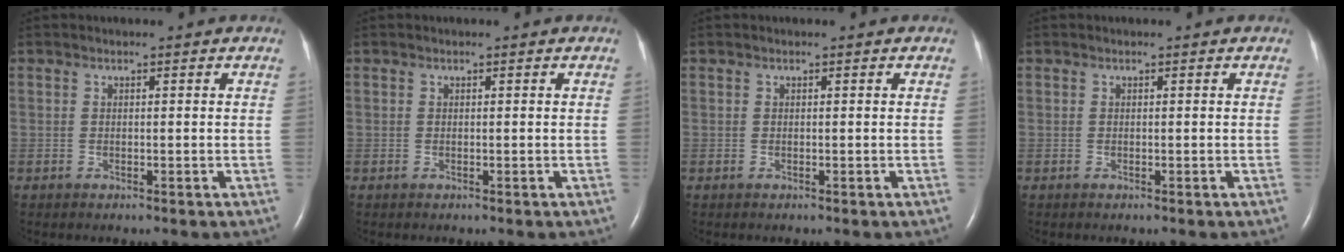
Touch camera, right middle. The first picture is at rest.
{"total": 0.0}
{"total": 0.0}
{"total": 0.0}